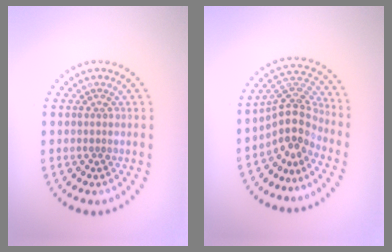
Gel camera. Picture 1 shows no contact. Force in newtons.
{"total": 4.1, "press": 2.8, "slide": 3.0}